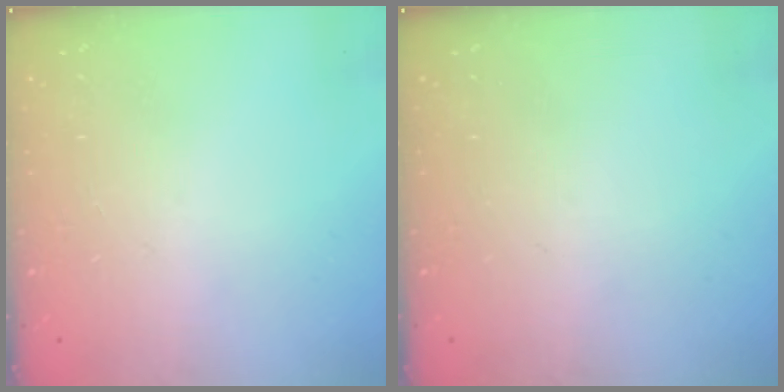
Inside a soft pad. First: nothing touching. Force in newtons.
{"total": 0.0}